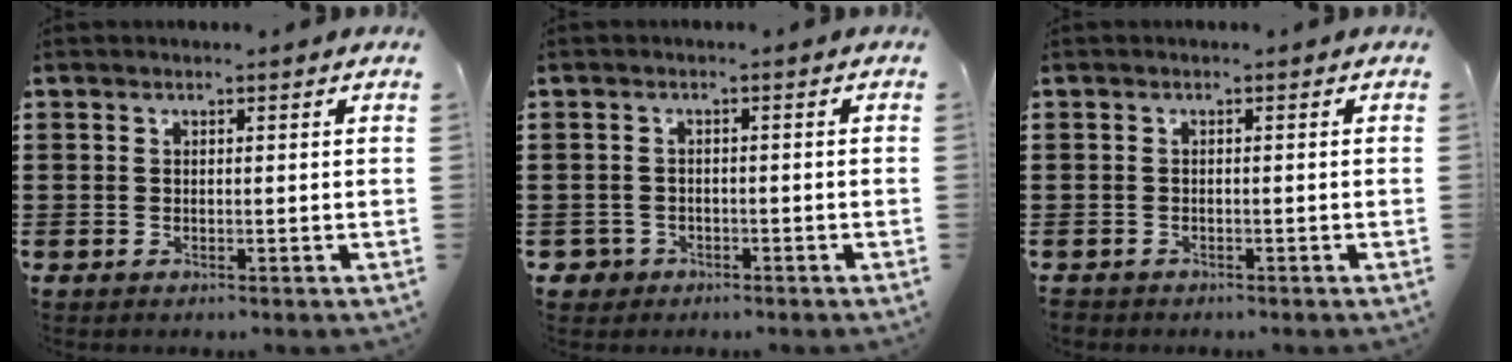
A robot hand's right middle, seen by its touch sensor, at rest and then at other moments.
{"total": 1.8, "force": [-1.2, 1.3, 0.3], "torque": [-0.020, -0.004, -0.028]}
{"total": 0.9, "force": [-0.8, 0.4, -0.2], "torque": [0.001, 0.005, -0.019]}